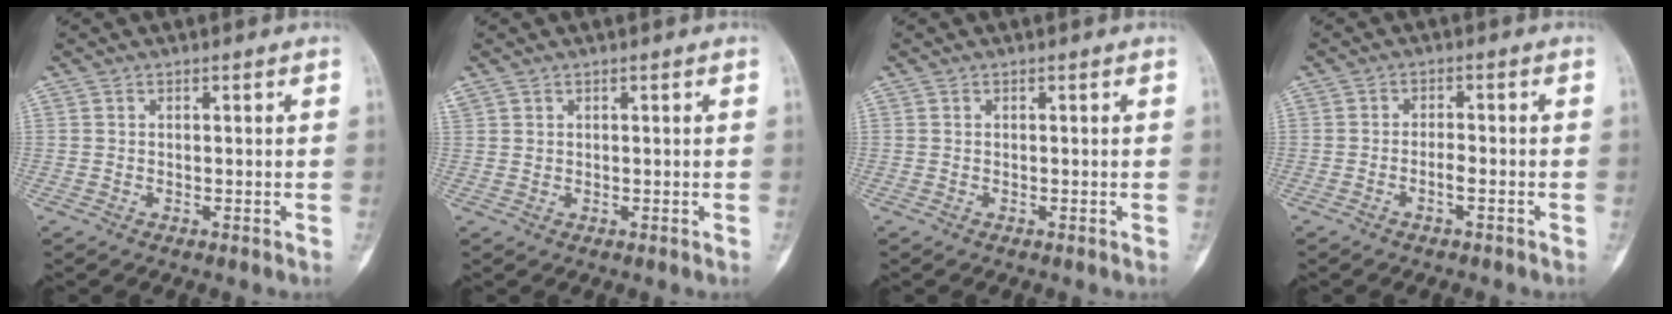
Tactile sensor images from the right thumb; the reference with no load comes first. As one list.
[{"total": 1.1, "force": [0.8, 0.7, 0.3], "torque": [-0.007, 0.006, 0.018]}, {"total": 0.0}, {"total": 2.1, "force": [-1.1, 0.6, 1.7], "torque": [-0.033, 0.012, -0.023]}]